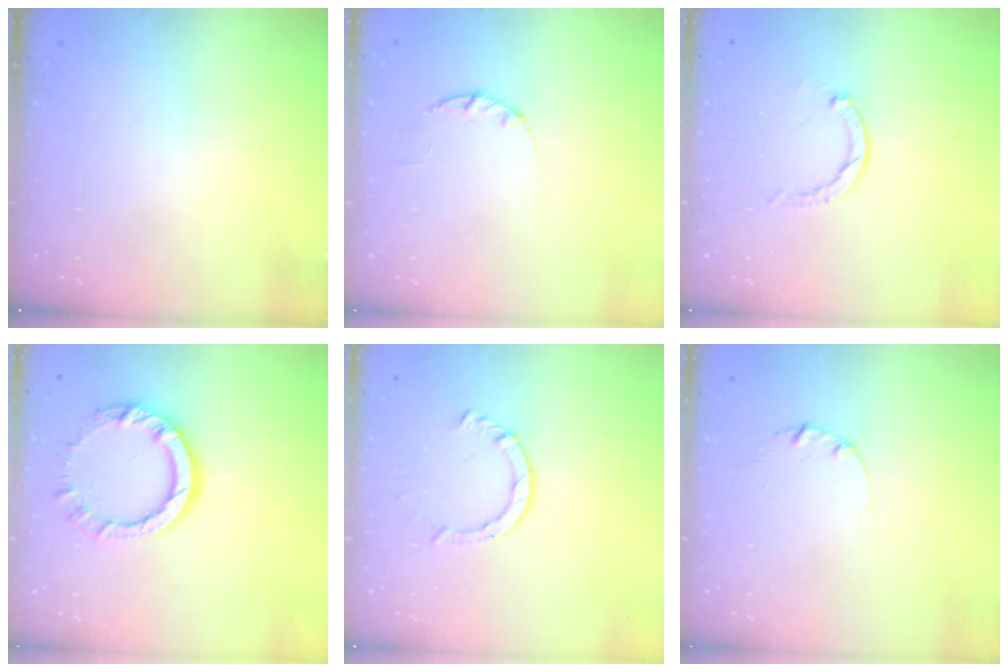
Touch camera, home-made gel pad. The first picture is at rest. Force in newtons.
{"total": 2.4, "press": 2.3, "slide": 0.4}
{"total": 0.6, "press": 0.6, "slide": 0.2}
{"total": 8.6, "press": 8.5, "slide": 1.0}
{"total": 2.3, "press": 2.3, "slide": 0.2}
{"total": 1.3, "press": 1.3, "slide": 0.2}